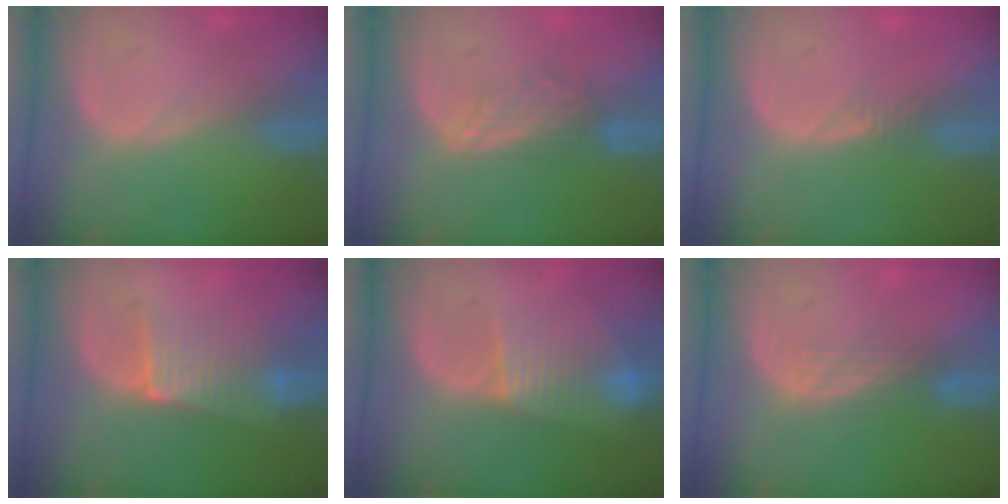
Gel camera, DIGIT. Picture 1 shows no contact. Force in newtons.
{"total": 3.6, "press": 3.2, "slide": 1.7}
{"total": 0.9, "press": 0.8, "slide": 0.4}
{"total": 6.4, "press": 5.7, "slide": 2.9}
{"total": 8.1, "press": 7.0, "slide": 4.2}
{"total": 3.1, "press": 2.7, "slide": 1.5}